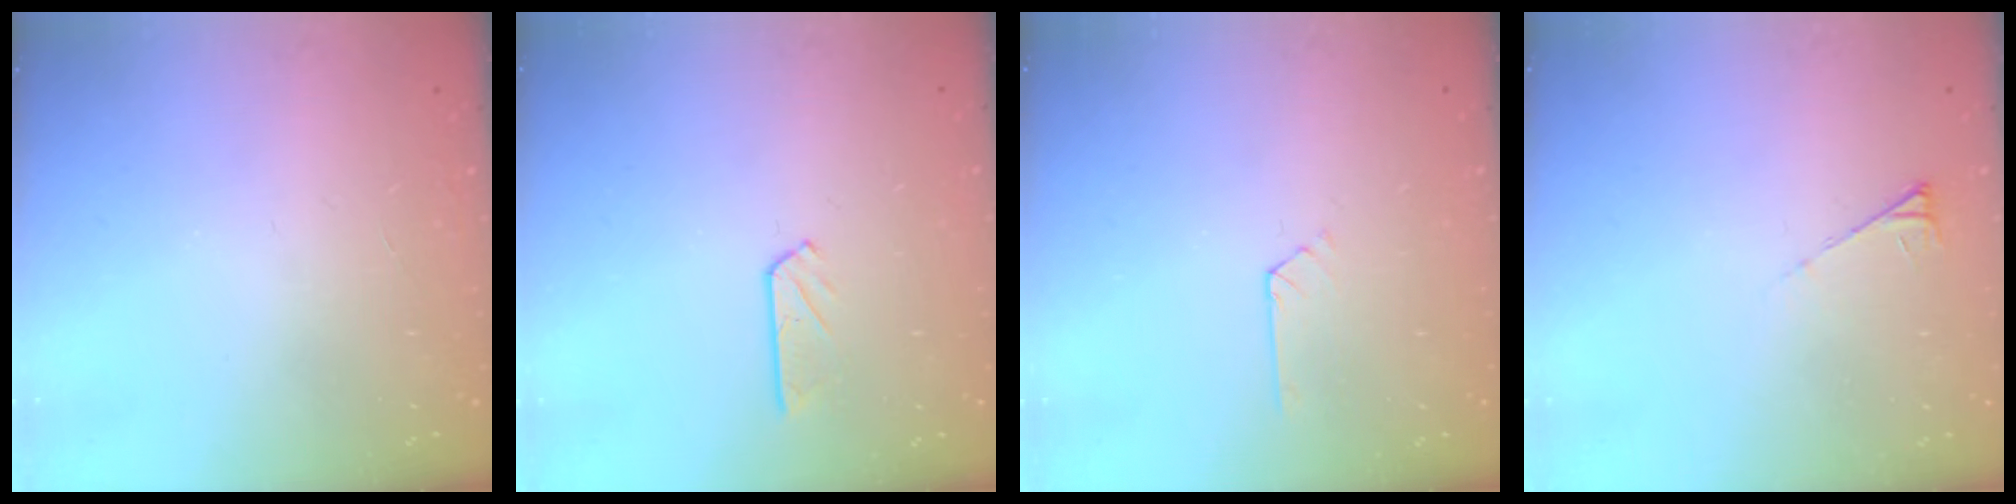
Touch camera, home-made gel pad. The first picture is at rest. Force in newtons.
{"total": 3.4, "press": 3.4, "slide": 0.4}
{"total": 2.7, "press": 2.7, "slide": 0.4}
{"total": 3.5, "press": 3.5, "slide": 0.6}